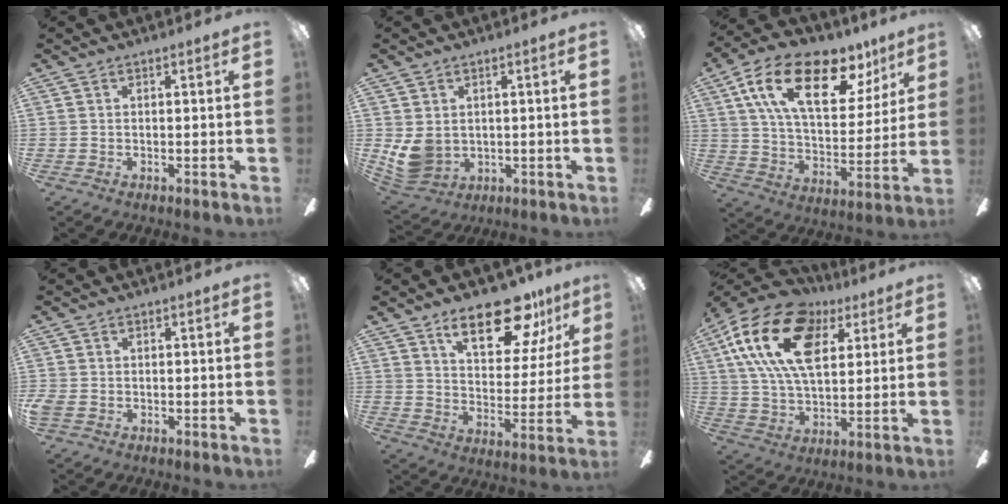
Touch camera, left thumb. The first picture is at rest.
{"total": 7.2, "force": [1.0, 5.9, 4.0], "torque": [-0.102, -0.009, 0.021]}
{"total": 23.9, "force": [12.4, 11.7, 16.8], "torque": [-0.279, -0.042, 0.208]}
{"total": 2.3, "force": [-0.9, 1.8, 1.1], "torque": [-0.025, 0.005, -0.018]}
{"total": 18.2, "force": [12.1, 7.8, 11.2], "torque": [-0.160, -0.060, 0.200]}
{"total": 21.7, "force": [9.1, 12.3, 15.4], "torque": [-0.298, -0.015, 0.156]}